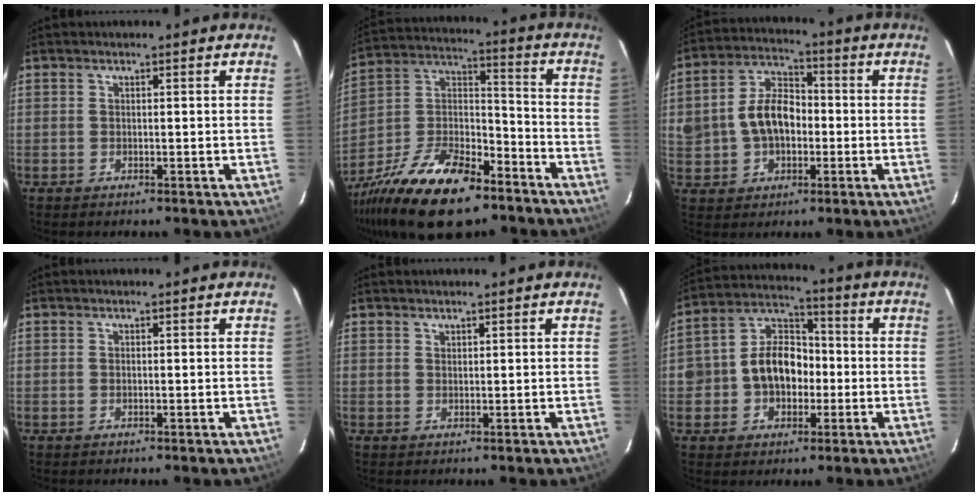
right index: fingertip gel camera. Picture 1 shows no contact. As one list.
[{"total": 22.3, "force": [-14.1, 9.7, 14.4], "torque": [-0.292, -0.005, -0.242]}, {"total": 10.4, "force": [-0.8, 7.6, 7.0], "torque": [-0.145, 0.028, -0.007]}, {"total": 0.0}, {"total": 0.6, "force": [0.6, 0.2, 0.0], "torque": [0.000, 0.001, 0.012]}, {"total": 10.5, "force": [-1.8, 8.4, 6.0], "torque": [-0.122, 0.036, -0.024]}]